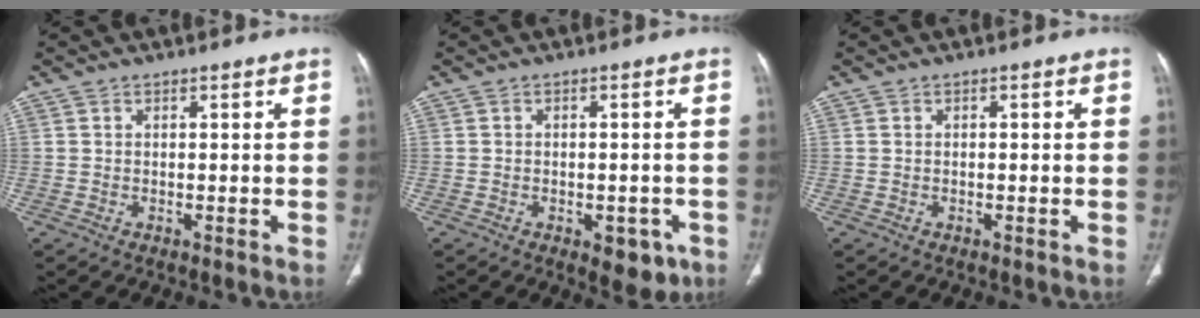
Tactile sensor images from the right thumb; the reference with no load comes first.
{"total": 5.7, "force": [-2.5, 3.2, 4.0], "torque": [-0.026, 0.008, -0.024]}
{"total": 0.0}